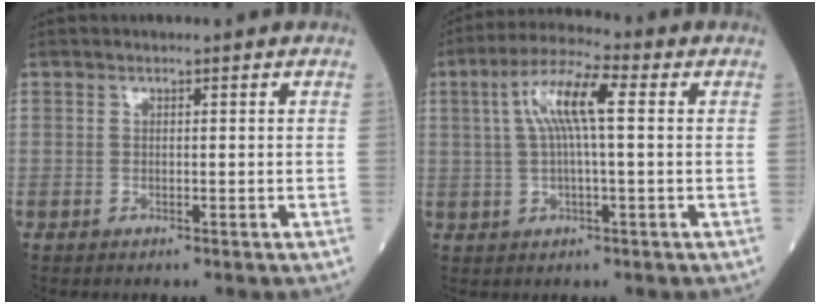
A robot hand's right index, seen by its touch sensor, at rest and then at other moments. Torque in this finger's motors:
{"motor_torque": [1.47, 0.47, 0.81, 0.21]}